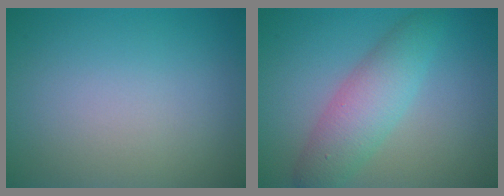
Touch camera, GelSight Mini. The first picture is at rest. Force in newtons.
{"total": 4.8, "press": 4.8, "slide": 0.1}